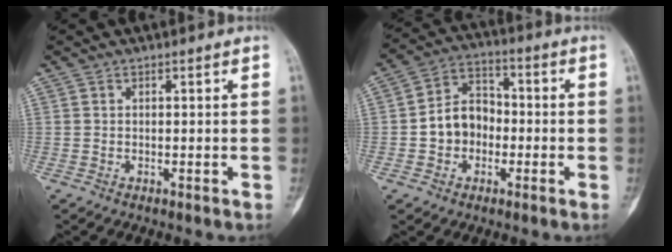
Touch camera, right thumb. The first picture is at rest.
{"total": 9.1, "force": [-1.6, 7.3, 5.1], "torque": [-0.061, 0.036, -0.038]}